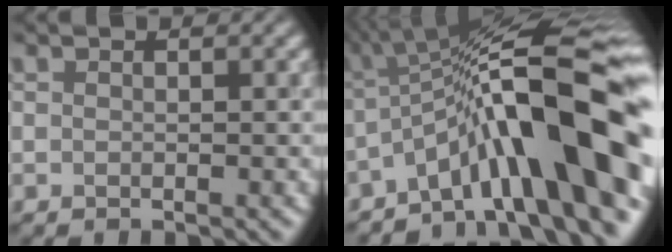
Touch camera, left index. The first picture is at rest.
{"total": 14.4, "force": [-4.0, 2.9, 13.6], "torque": [-0.191, 0.031, -0.063]}